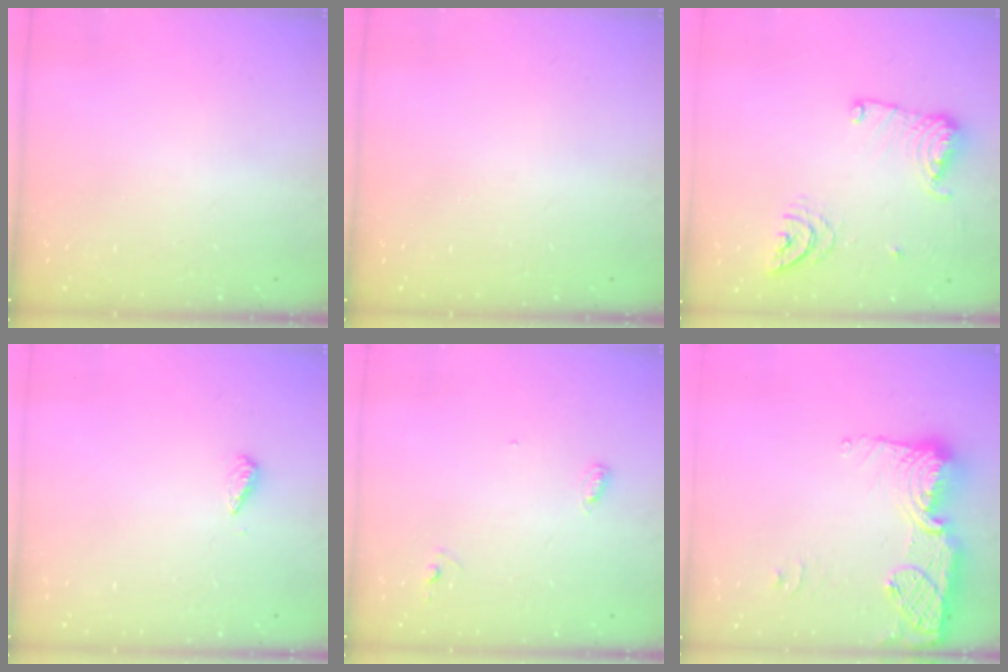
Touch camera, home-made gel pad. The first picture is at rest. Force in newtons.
{"total": 0.0}
{"total": 12.2, "press": 12.1, "slide": 1.2}
{"total": 2.9, "press": 2.9, "slide": 0.4}
{"total": 5.0, "press": 5.0, "slide": 0.4}
{"total": 16.5, "press": 16.5, "slide": 1.1}